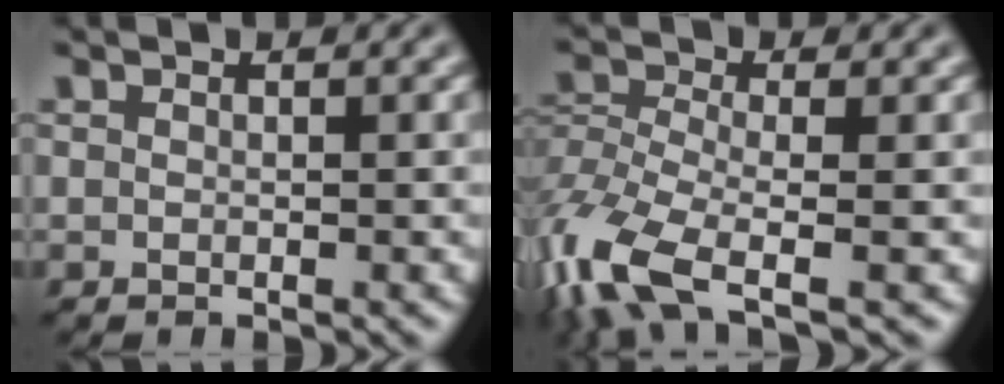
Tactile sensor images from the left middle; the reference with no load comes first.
{"total": 8.7, "force": [-4.8, 3.2, 6.5], "torque": [-0.154, -0.016, -0.104]}